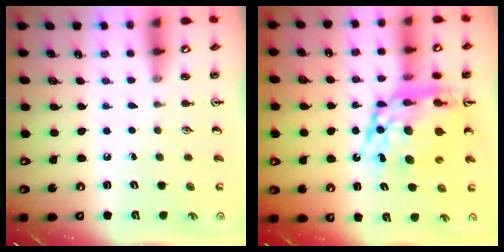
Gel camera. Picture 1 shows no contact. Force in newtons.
{"total": 18.1, "press": 18.0, "slide": 1.4}